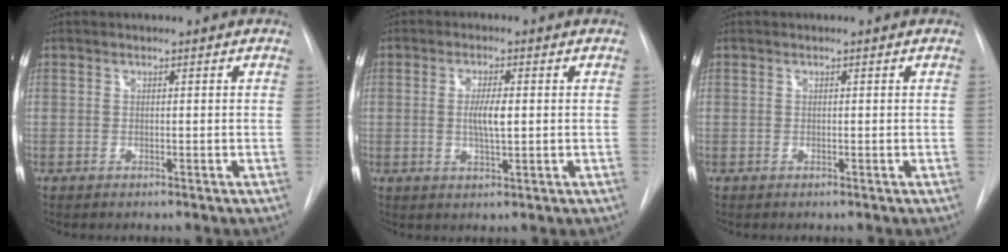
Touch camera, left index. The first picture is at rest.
{"total": 3.6, "force": [-0.3, 0.6, 3.6], "torque": [-0.066, -0.009, -0.005]}
{"total": 0.0}